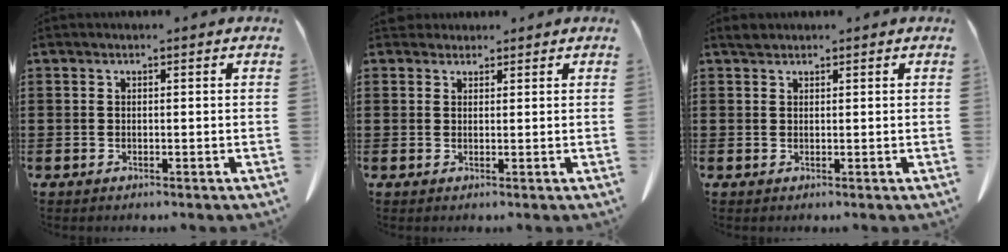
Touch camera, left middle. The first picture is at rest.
{"total": 1.8, "force": [1.6, 0.8, 0.0], "torque": [-0.006, 0.004, 0.032]}
{"total": 1.2, "force": [1.0, 0.6, 0.2], "torque": [-0.007, 0.003, 0.020]}